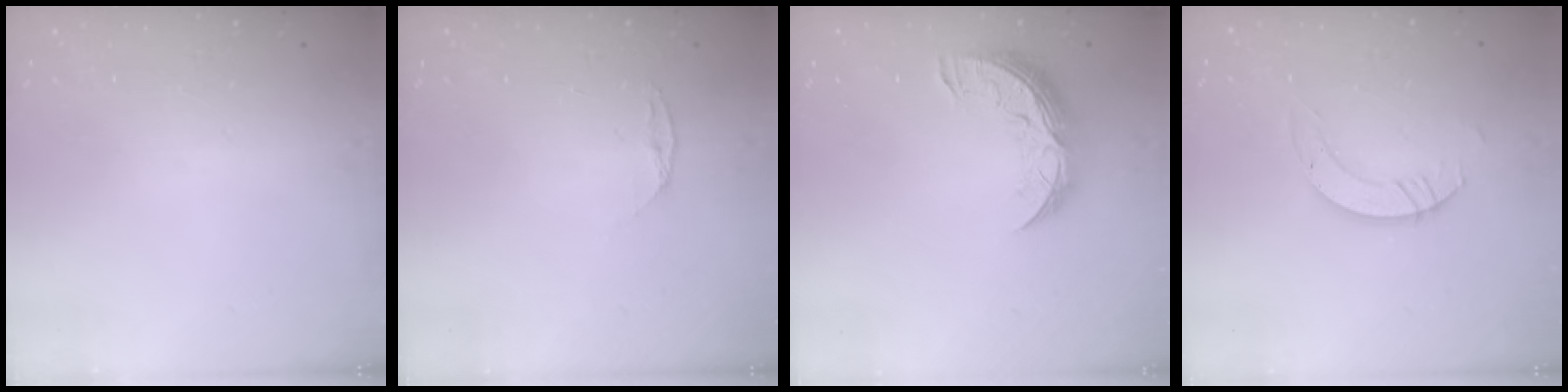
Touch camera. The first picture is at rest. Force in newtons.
{"total": 4.1, "press": 4.1, "slide": 0.5}
{"total": 10.7, "press": 10.6, "slide": 0.6}
{"total": 5.0, "press": 5.0, "slide": 0.3}